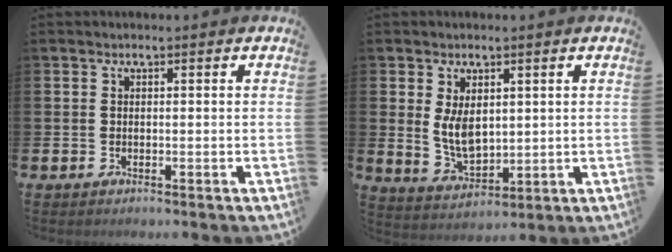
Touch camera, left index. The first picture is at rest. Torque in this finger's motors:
{"motor_torque": [1.21, -0.26, 0.27, 0.21]}